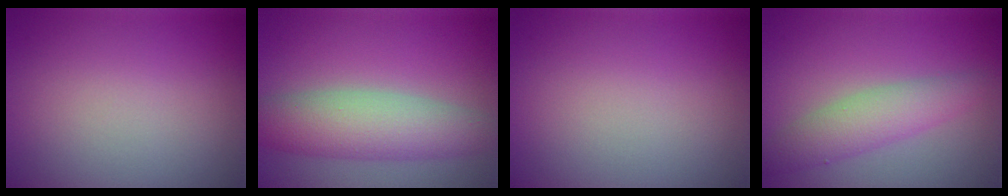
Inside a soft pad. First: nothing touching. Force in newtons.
{"total": 5.8, "press": 5.8, "slide": 0.2}
{"total": 0.0}
{"total": 3.6, "press": 3.6, "slide": 0.1}